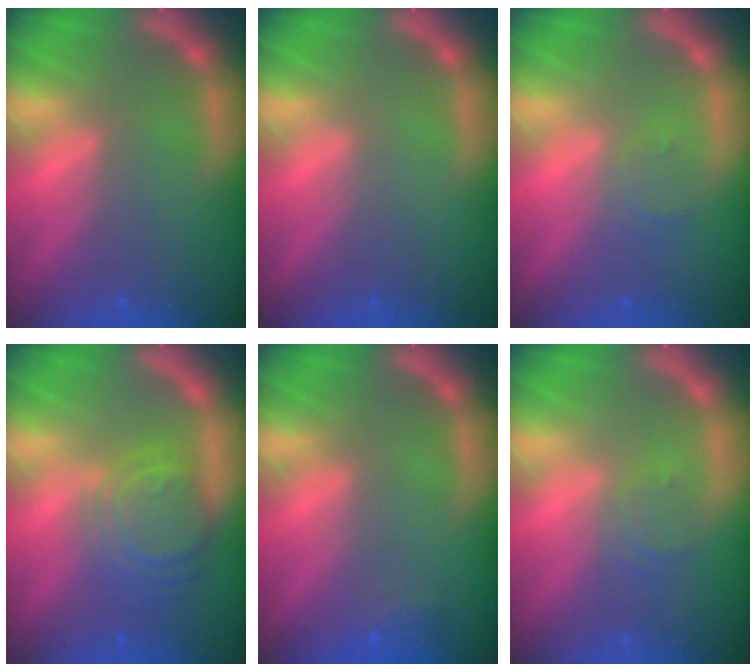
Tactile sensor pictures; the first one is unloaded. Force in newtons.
{"total": 0.0}
{"total": 1.5}
{"total": 6.5}
{"total": 1.4}
{"total": 1.9}